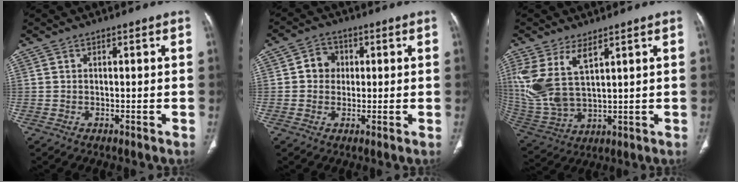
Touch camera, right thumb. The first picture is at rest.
{"total": 4.7, "force": [0.6, 4.2, 2.0], "torque": [-0.007, 0.007, 0.002]}
{"total": 12.7, "force": [5.4, 6.0, 9.7], "torque": [-0.221, -0.020, 0.128]}